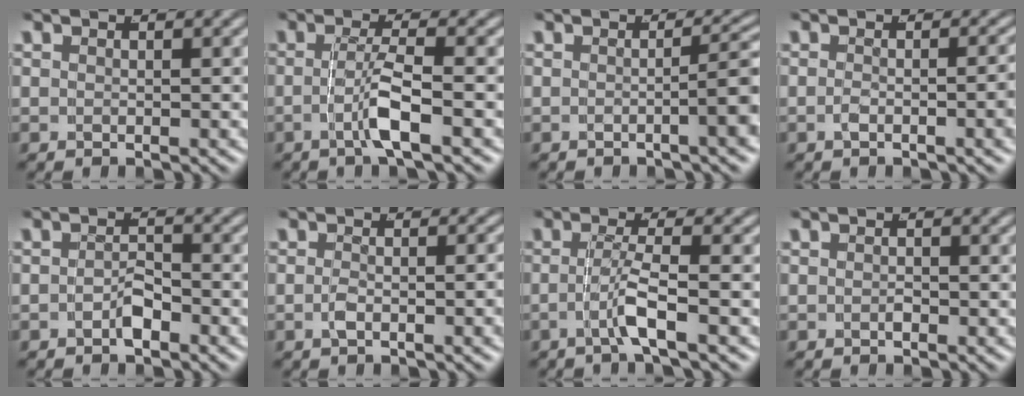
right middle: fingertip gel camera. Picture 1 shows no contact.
{"total": 3.1, "force": [-1.5, -0.3, 2.7], "torque": [-0.045, 0.003, -0.026]}
{"total": 3.6, "force": [-1.0, 0.4, 3.5], "torque": [-0.038, 0.005, -0.017]}
{"total": 2.4, "force": [-1.2, 0.0, 2.1], "torque": [-0.030, -0.004, -0.016]}
{"total": 1.9, "force": [-1.3, 0.8, 1.1], "torque": [-0.014, -0.003, -0.023]}
{"total": 1.8, "force": [-1.2, -0.3, 1.4], "torque": [-0.028, -0.005, -0.015]}
{"total": 2.9, "force": [-1.6, -0.6, 2.3], "torque": [-0.041, 0.001, -0.026]}
{"total": 0.5, "force": [-0.4, 0.2, 0.3], "torque": [-0.006, 0.001, -0.007]}